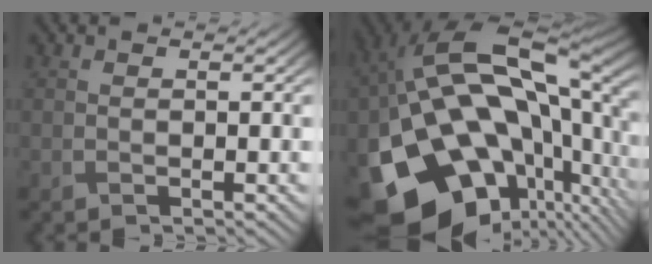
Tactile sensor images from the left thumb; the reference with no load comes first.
{"total": 21.7, "force": [-3.4, 14.0, 16.2], "torque": [-0.330, -0.078, -0.014]}